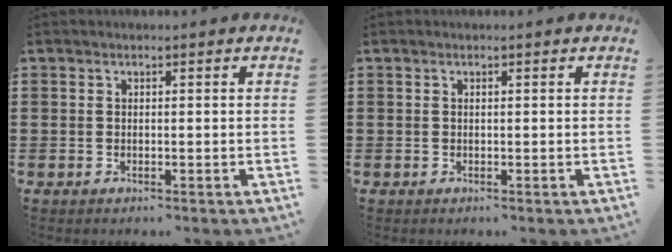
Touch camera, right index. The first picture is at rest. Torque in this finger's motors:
{"motor_torque": [-0.22, 0.08, 0.00, -0.01]}